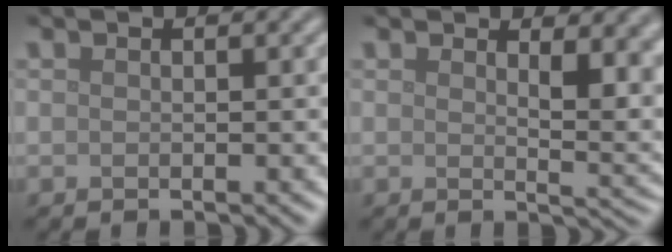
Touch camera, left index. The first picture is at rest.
{"total": 5.0, "force": [2.2, 2.1, 4.0], "torque": [-0.050, -0.011, 0.039]}